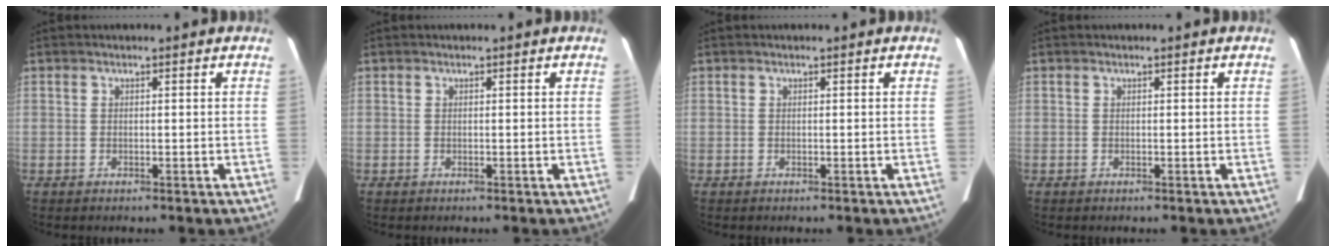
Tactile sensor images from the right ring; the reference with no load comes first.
{"total": 0.0}
{"total": 0.0}
{"total": 0.0}